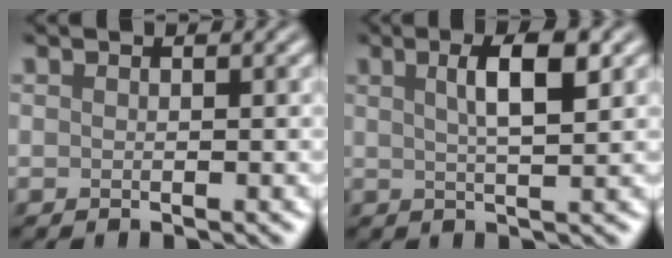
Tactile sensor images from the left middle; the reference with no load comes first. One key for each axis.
{"total": 3.9, "fx": 1.0, "fy": 0.8, "fz": 3.6, "tx": -0.056, "ty": 0.009, "tz": 0.022}